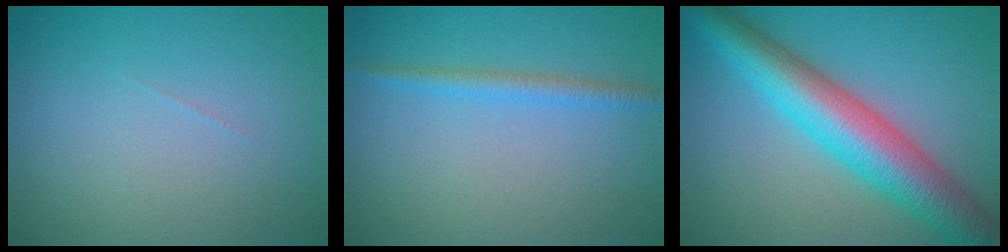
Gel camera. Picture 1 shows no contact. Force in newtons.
{"total": 1.8, "press": 1.8, "slide": 0.1}
{"total": 8.8, "press": 8.8, "slide": 0.1}